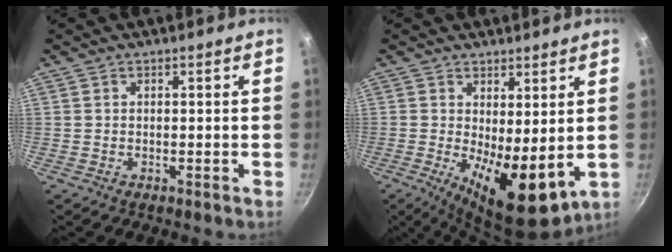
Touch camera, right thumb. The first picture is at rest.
{"total": 11.7, "force": [-0.2, 4.7, 10.7], "torque": [-0.144, -0.022, 0.008]}